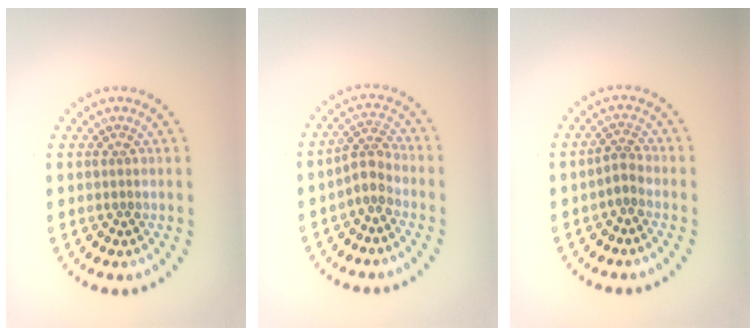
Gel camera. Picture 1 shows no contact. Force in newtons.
{"total": 2.3, "press": 1.6, "slide": 1.6}
{"total": 1.7, "press": 1.2, "slide": 1.2}